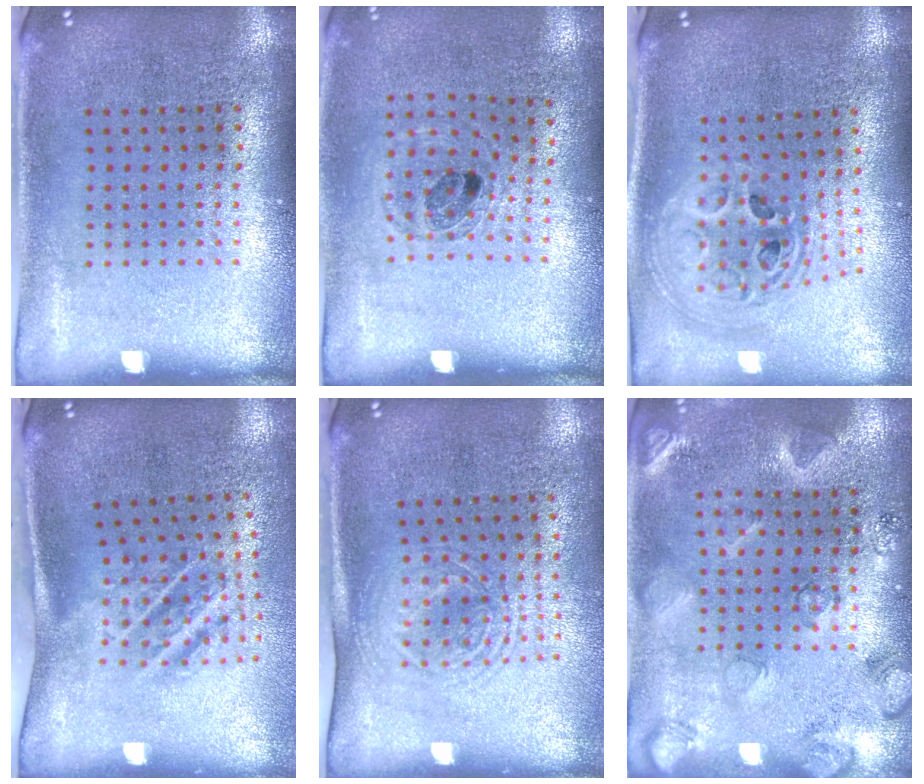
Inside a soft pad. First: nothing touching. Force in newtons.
{"total": 0.9, "press": 0.9, "slide": 0.2}
{"total": 2.4, "press": 1.8, "slide": 1.6}
{"total": 1.9, "press": 1.2, "slide": 1.5}
{"total": 1.7, "press": 1.4, "slide": 1.1}
{"total": 2.3, "press": 2.2, "slide": 0.4}